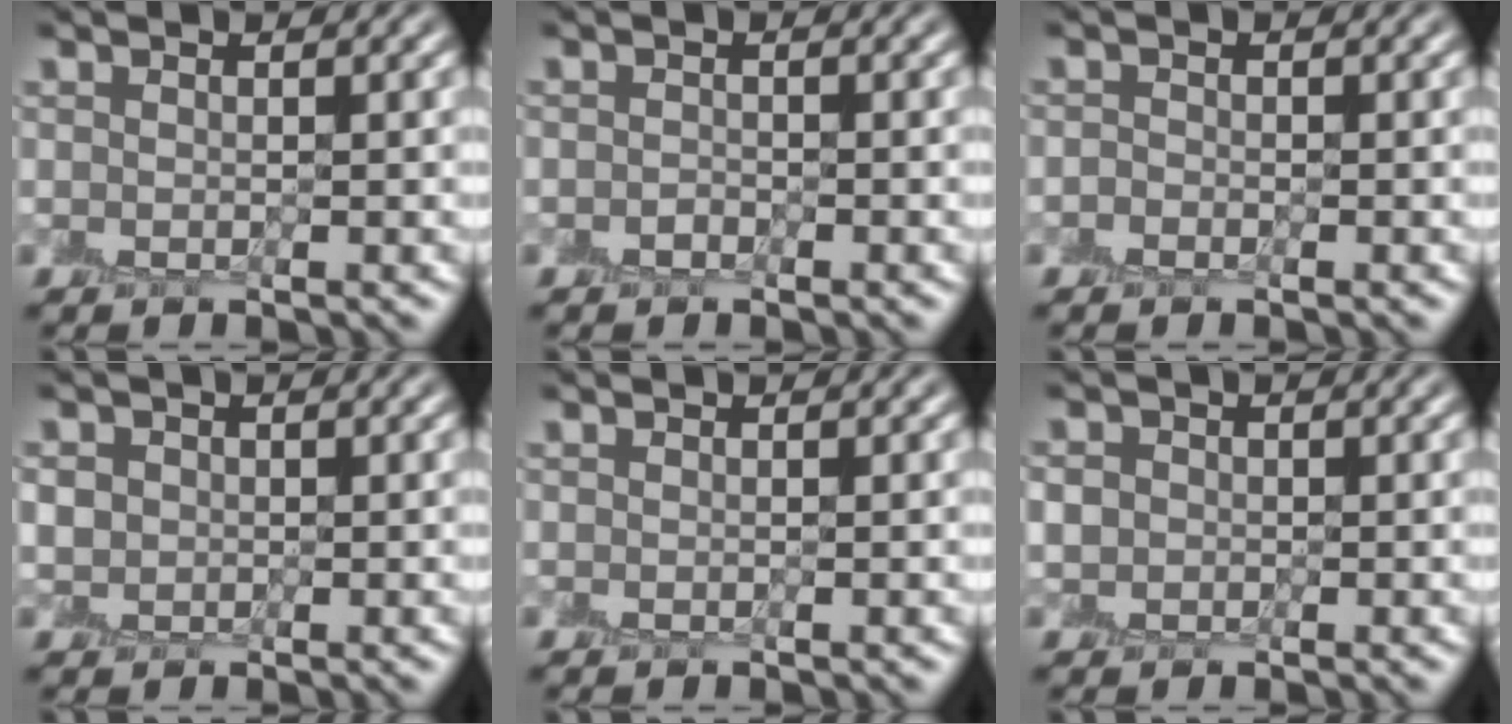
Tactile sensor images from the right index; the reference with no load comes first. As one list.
[{"total": 0.8, "force": [-0.7, 0.4, 0.0], "torque": [0.002, 0.002, -0.009]}, {"total": 0.8, "force": [-0.7, 0.3, -0.1], "torque": [0.006, 0.000, -0.011]}, {"total": 1.6, "force": [-0.1, 1.6, 0.4], "torque": [-0.006, 0.002, 0.000]}, {"total": 0.0}, {"total": 1.5, "force": [-0.4, 1.4, 0.2], "torque": [-0.001, 0.001, -0.008]}]